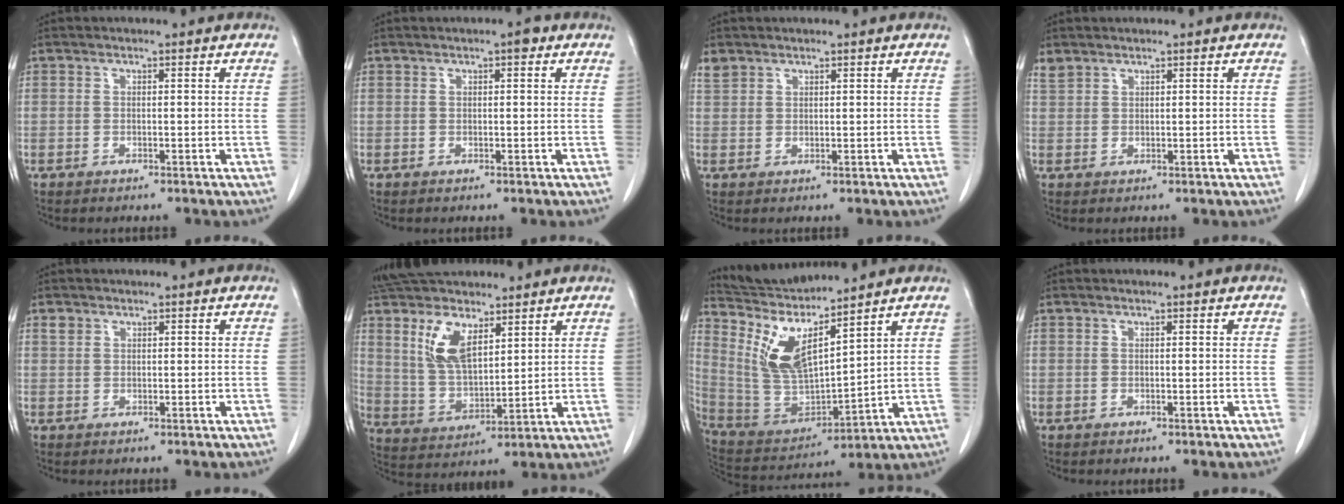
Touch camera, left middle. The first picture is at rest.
{"total": 1.5, "force": [0.8, 0.3, 1.2], "torque": [-0.024, 0.004, 0.009]}
{"total": 1.8, "force": [1.5, 0.9, 0.1], "torque": [-0.004, 0.009, 0.032]}
{"total": 1.5, "force": [1.4, 0.6, 0.1], "torque": [-0.006, 0.008, 0.032]}
{"total": 1.1, "force": [0.8, 0.7, 0.3], "torque": [-0.005, 0.008, 0.014]}
{"total": 13.1, "force": [7.4, 5.7, 9.2], "torque": [-0.188, 0.020, 0.142]}
{"total": 12.1, "force": [9.6, 1.2, 7.1], "torque": [-0.149, -0.017, 0.202]}
{"total": 0.0}